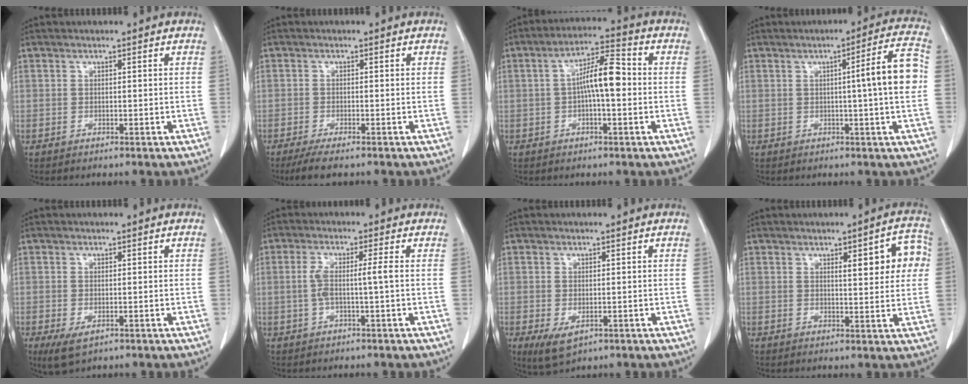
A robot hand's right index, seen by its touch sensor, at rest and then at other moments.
{"total": 4.3, "force": [-3.3, 0.5, 2.8], "torque": [-0.048, -0.010, -0.055]}
{"total": 7.8, "force": [-0.2, 1.8, 7.6], "torque": [-0.139, 0.023, -0.008]}
{"total": 8.2, "force": [-0.1, -0.7, 8.2], "torque": [-0.112, 0.008, -0.004]}
{"total": 3.8, "force": [-1.8, 1.7, 2.9], "torque": [-0.059, -0.011, -0.022]}
{"total": 4.1, "force": [-0.3, 0.0, 4.1], "torque": [-0.089, 0.012, -0.003]}
{"total": 4.2, "force": [-1.6, 2.1, 3.3], "torque": [-0.062, -0.012, -0.015]}
{"total": 7.3, "force": [2.0, 1.8, 6.8], "torque": [-0.079, 0.014, 0.022]}